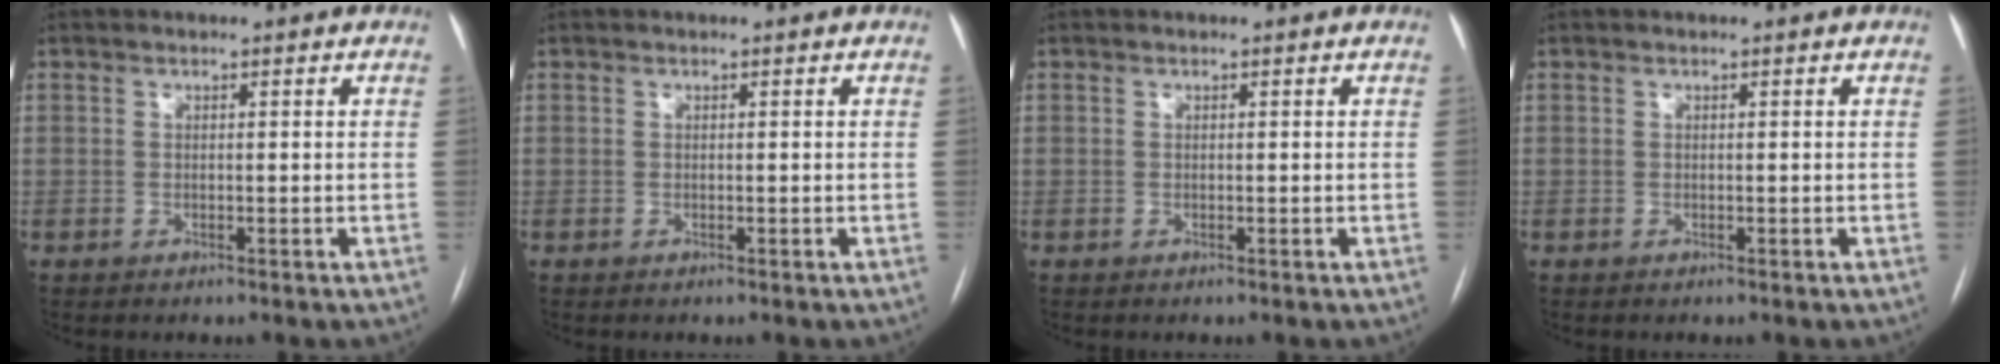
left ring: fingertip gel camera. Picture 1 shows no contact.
{"total": 0.0}
{"total": 0.0}
{"total": 0.0}